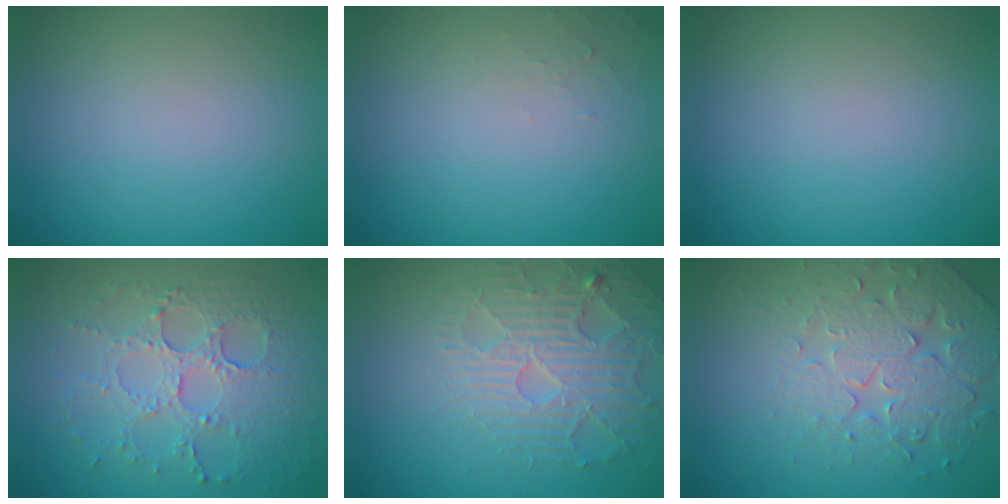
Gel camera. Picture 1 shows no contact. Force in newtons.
{"total": 0.6, "press": 0.6, "slide": 0.1}
{"total": 0.0}
{"total": 5.5, "press": 3.8, "slide": 4.0}
{"total": 4.6, "press": 4.3, "slide": 1.7}
{"total": 4.5, "press": 4.4, "slide": 1.1}